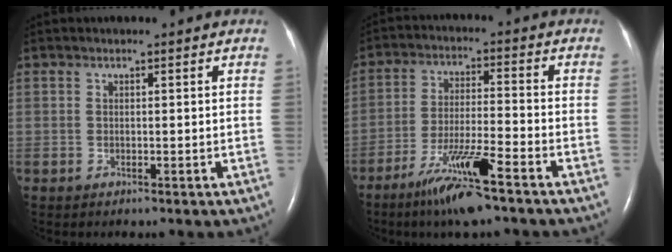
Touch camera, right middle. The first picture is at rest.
{"total": 10.4, "force": [-6.9, 0.1, 7.8], "torque": [-0.151, -0.027, -0.127]}